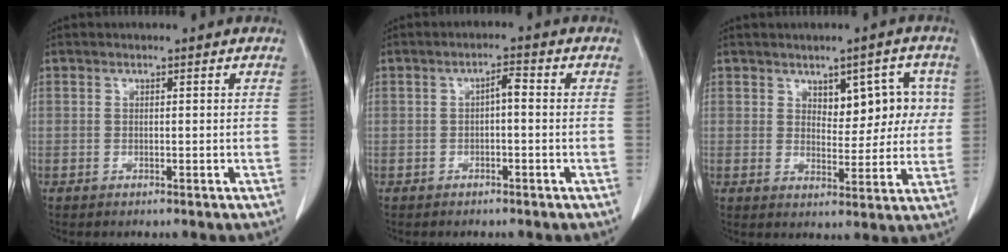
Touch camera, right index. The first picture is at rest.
{"total": 2.2, "force": [-0.2, 0.6, 2.1], "torque": [-0.033, 0.008, -0.003]}
{"total": 7.0, "force": [2.4, 3.8, 5.4], "torque": [-0.059, 0.018, 0.040]}